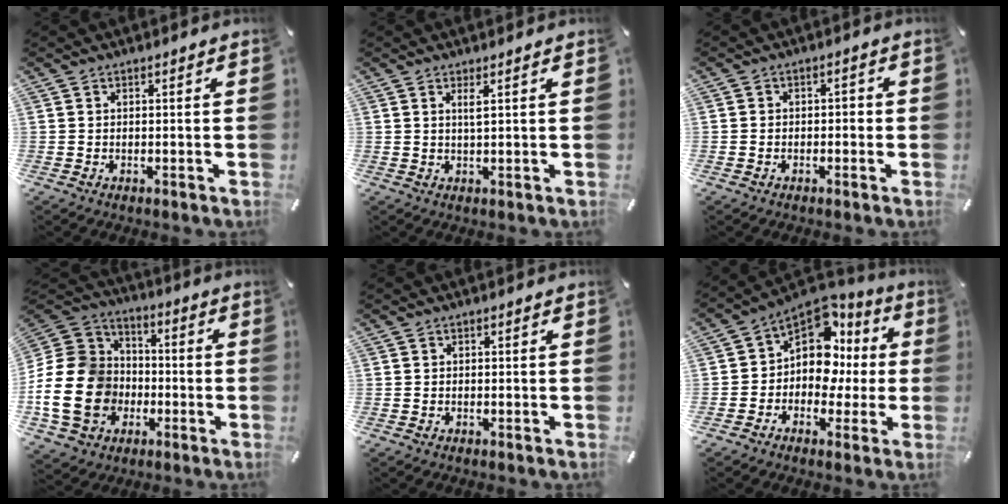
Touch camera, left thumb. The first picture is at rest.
{"total": 1.8, "force": [0.9, 0.0, 1.5], "torque": [-0.035, -0.001, 0.015]}
{"total": 1.7, "force": [-0.9, 1.3, 0.5], "torque": [-0.012, 0.009, -0.021]}
{"total": 21.1, "force": [-5.2, 17.6, 10.3], "torque": [-0.222, 0.028, -0.086]}
{"total": 0.0}
{"total": 13.2, "force": [2.6, 10.1, 8.0], "torque": [-0.141, -0.022, 0.046]}